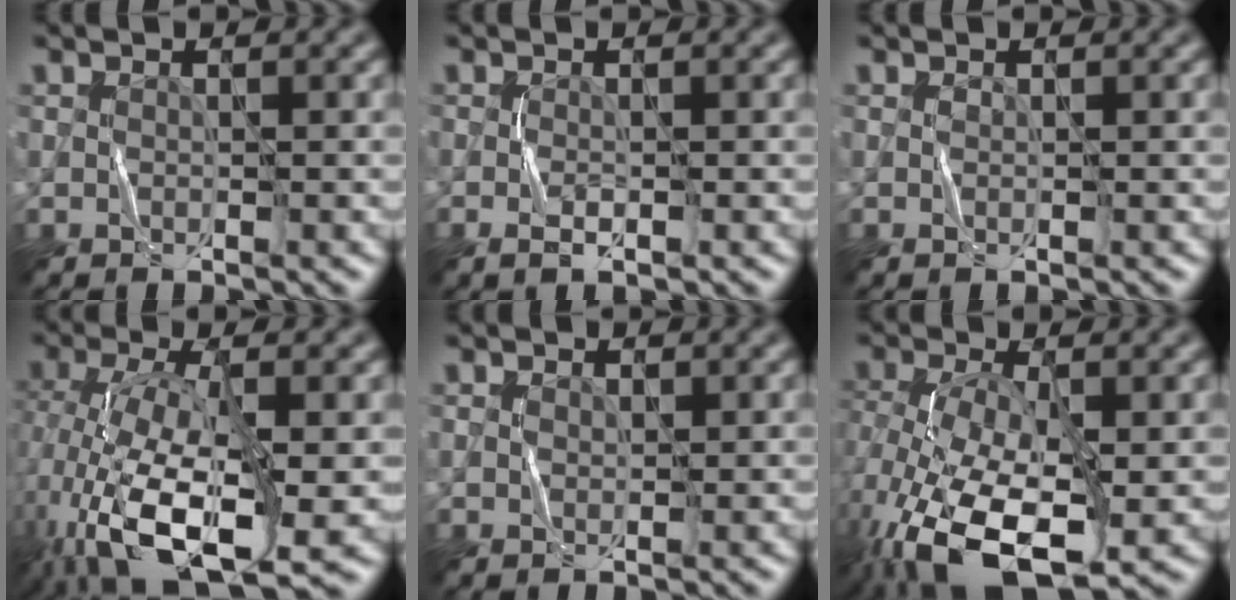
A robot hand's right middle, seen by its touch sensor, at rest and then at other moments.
{"total": 1.2, "force": [-0.5, 0.4, 1.0], "torque": [-0.021, 0.001, -0.011]}
{"total": 0.0}
{"total": 13.1, "force": [-3.9, 5.4, 11.2], "torque": [-0.231, -0.009, -0.066]}
{"total": 0.7, "force": [0.2, 0.7, 0.2], "torque": [-0.002, 0.002, 0.004]}
{"total": 12.7, "force": [-4.3, 6.1, 10.2], "torque": [-0.211, -0.021, -0.072]}